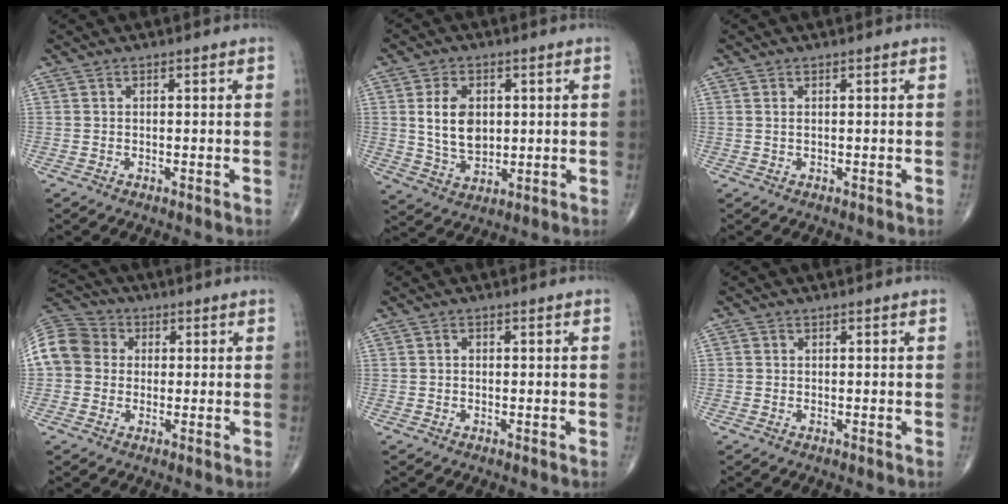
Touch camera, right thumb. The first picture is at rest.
{"total": 9.6, "force": [1.6, 6.4, 6.9], "torque": [-0.107, -0.012, 0.039]}
{"total": 0.7, "force": [0.3, 0.3, 0.6], "torque": [-0.013, 0.002, 0.008]}
{"total": 12.1, "force": [1.2, 10.7, 5.6], "torque": [-0.111, 0.033, 0.013]}
{"total": 1.0, "force": [0.1, 0.7, 0.6], "torque": [-0.009, 0.004, 0.001]}
{"total": 0.5, "force": [0.0, 0.5, 0.1], "torque": [0.001, 0.002, -0.002]}